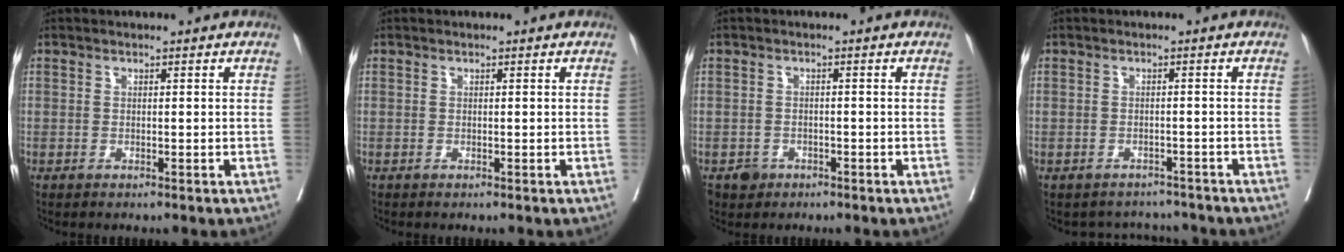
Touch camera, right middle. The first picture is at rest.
{"total": 0.0}
{"total": 2.1, "force": [-1.2, 1.7, 0.2], "torque": [-0.001, 0.008, -0.017]}
{"total": 4.3, "force": [-4.0, 1.3, -0.8], "torque": [0.013, 0.015, -0.052]}